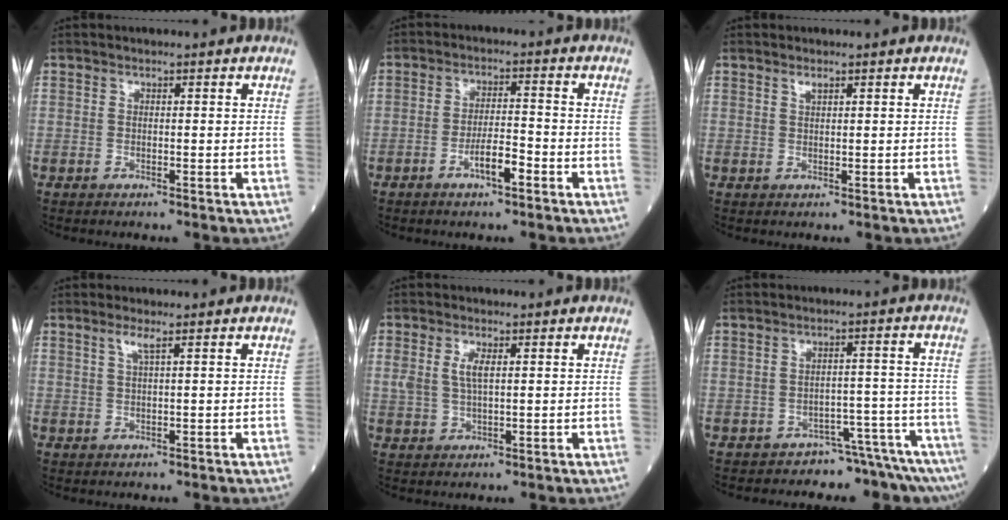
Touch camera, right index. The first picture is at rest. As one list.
[{"total": 4.7, "force": [-2.5, 0.9, 3.9], "torque": [-0.069, 0.001, -0.046]}, {"total": 0.9, "force": [0.7, 0.1, 0.6], "torque": [-0.013, -0.001, 0.013]}, {"total": 1.7, "force": [1.0, -0.2, 1.4], "torque": [-0.035, 0.001, 0.020]}, {"total": 3.5, "force": [1.0, 1.4, 3.1], "torque": [-0.071, 0.006, 0.023]}, {"total": 5.9, "force": [-5.8, 0.3, 0.3], "torque": [0.020, 0.053, -0.076]}]